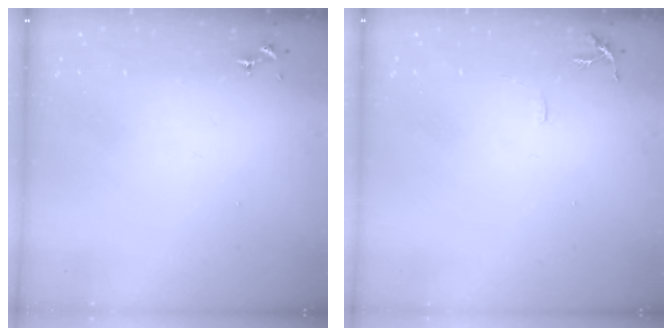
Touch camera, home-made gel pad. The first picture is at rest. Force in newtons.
{"total": 6.0, "press": 5.9, "slide": 0.7}